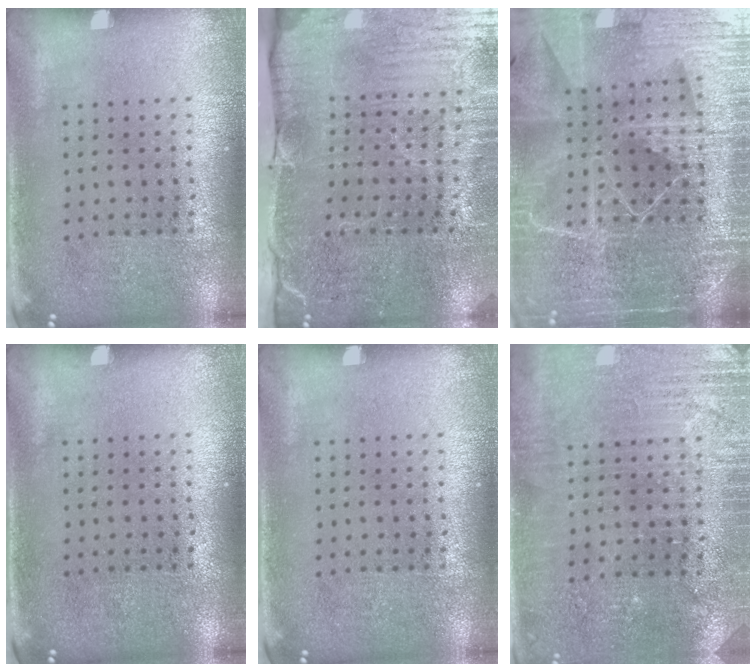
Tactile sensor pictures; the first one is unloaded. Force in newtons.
{"total": 4.0, "press": 3.9, "slide": 1.0}
{"total": 5.9, "press": 5.2, "slide": 2.8}
{"total": 0.0}
{"total": 0.0}
{"total": 2.9, "press": 2.9, "slide": 0.4}